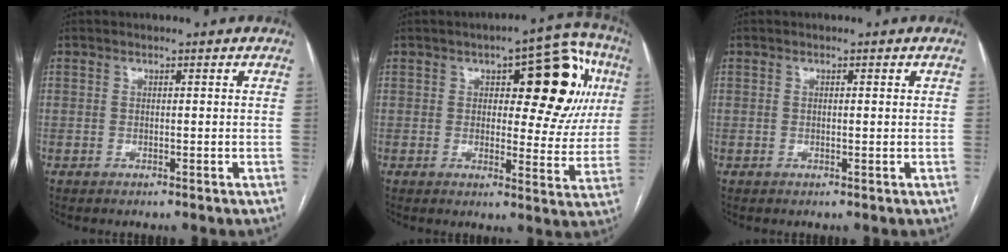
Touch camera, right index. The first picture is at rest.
{"total": 15.3, "force": [4.4, 6.2, 13.3], "torque": [-0.146, 0.037, 0.055]}
{"total": 0.7, "force": [0.2, 0.1, 0.7], "torque": [-0.015, 0.000, 0.002]}